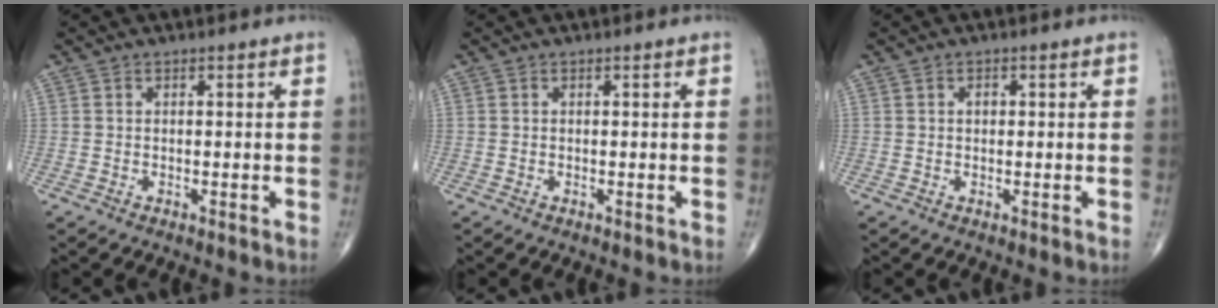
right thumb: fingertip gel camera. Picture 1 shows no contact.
{"total": 0.0}
{"total": 1.0, "force": [0.2, 0.8, 0.6], "torque": [-0.008, 0.002, 0.001]}